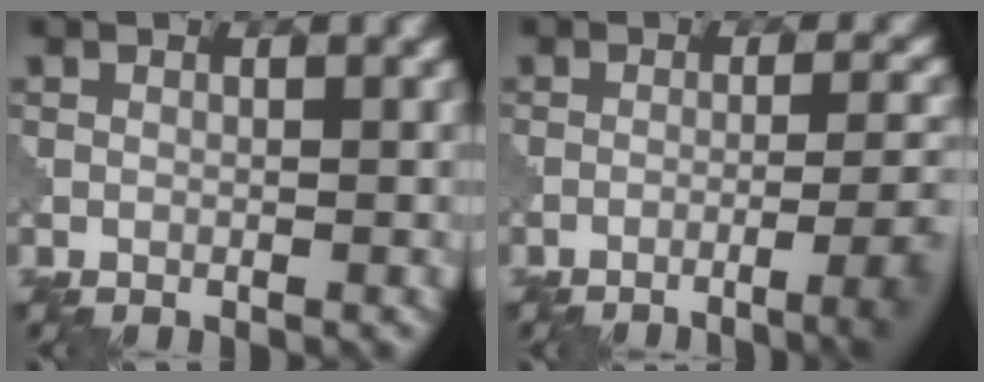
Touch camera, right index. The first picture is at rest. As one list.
[{"total": 5.5, "force": [-3.0, 1.2, 4.4], "torque": [-0.061, 0.005, -0.045]}]